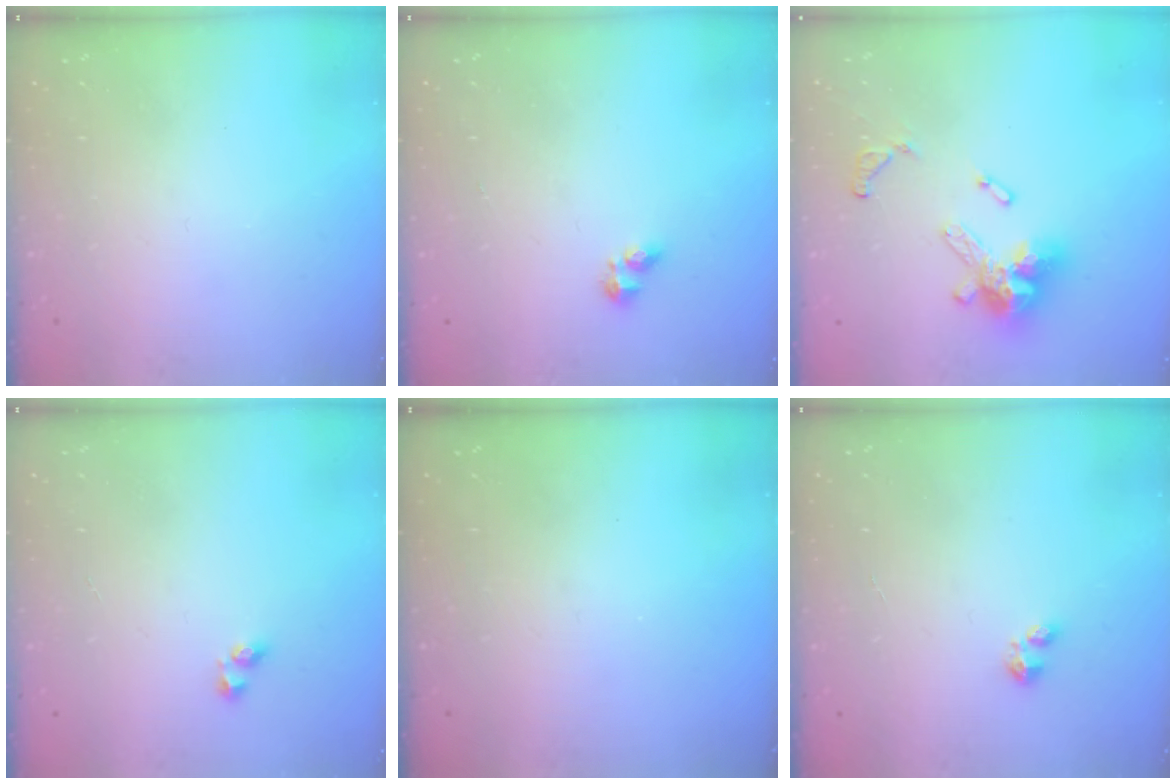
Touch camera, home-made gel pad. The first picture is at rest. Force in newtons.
{"total": 3.2, "press": 3.2, "slide": 0.5}
{"total": 13.8, "press": 13.8, "slide": 1.0}
{"total": 2.2, "press": 1.9, "slide": 1.1}
{"total": 0.0}
{"total": 2.4, "press": 2.4, "slide": 0.3}